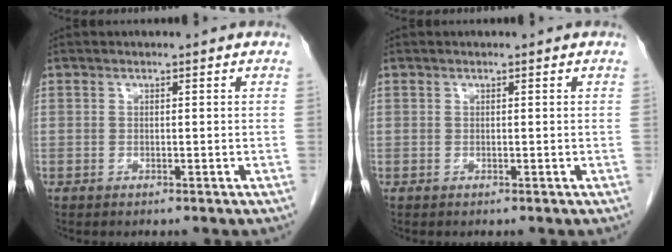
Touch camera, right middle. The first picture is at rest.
{"total": 0.0}